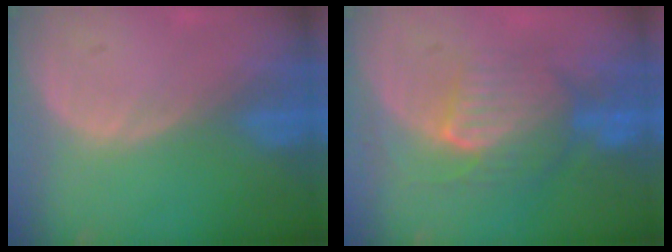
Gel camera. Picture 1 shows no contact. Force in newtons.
{"total": 7.7, "press": 7.7, "slide": 0.1}